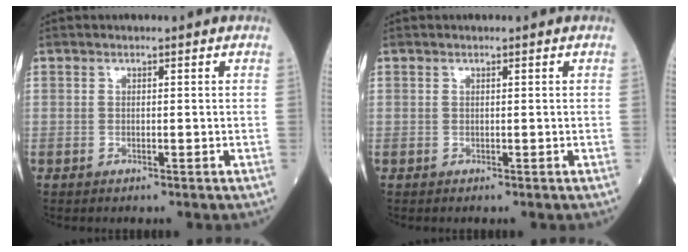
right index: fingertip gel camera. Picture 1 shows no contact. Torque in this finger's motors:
{"motor_torque": [-0.14, -0.15, 0.04, 0.01]}